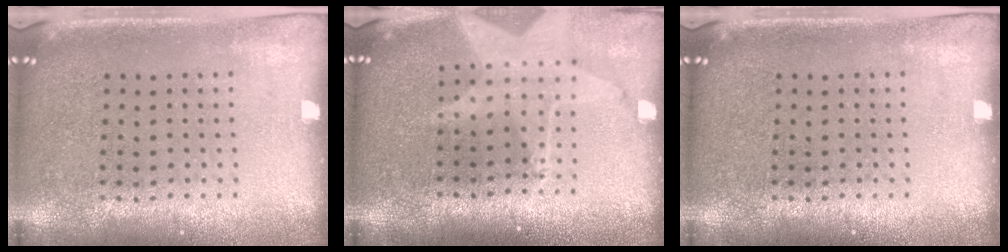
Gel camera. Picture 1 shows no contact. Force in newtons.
{"total": 2.0, "press": 1.6, "slide": 1.2}
{"total": 0.0}